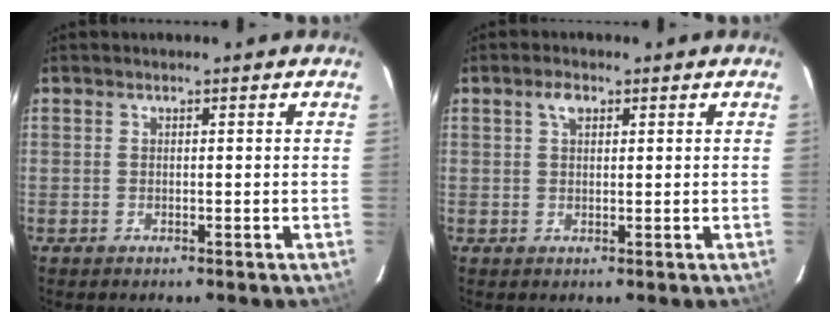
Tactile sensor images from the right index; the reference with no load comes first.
{"total": 2.3, "force": [1.1, 1.3, 1.6], "torque": [-0.028, 0.009, 0.019]}